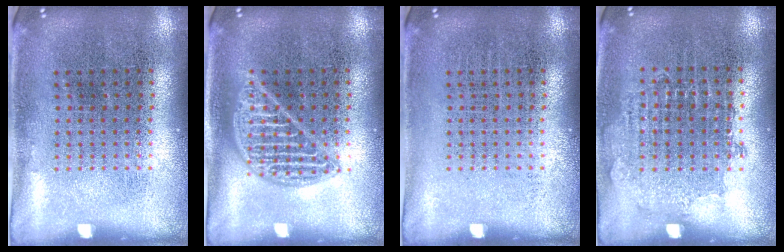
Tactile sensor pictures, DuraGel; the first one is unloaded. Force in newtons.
{"total": 2.3, "press": 2.3, "slide": 0.2}
{"total": 0.0}
{"total": 0.8, "press": 0.8, "slide": 0.3}